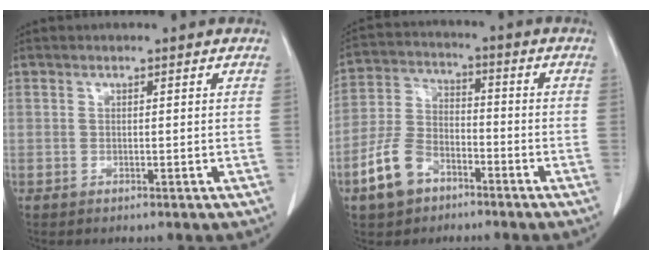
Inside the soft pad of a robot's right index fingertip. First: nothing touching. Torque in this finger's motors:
{"motor_torque": [-0.06, -0.13, -0.40, -0.21]}